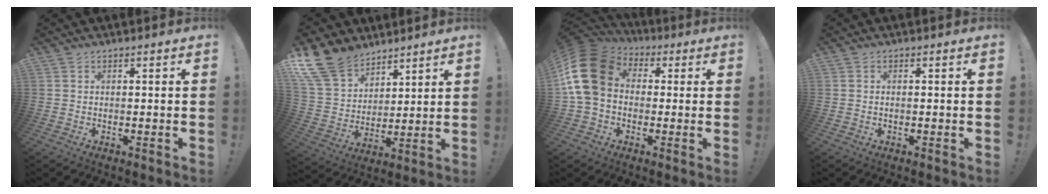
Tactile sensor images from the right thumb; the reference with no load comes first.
{"total": 15.9, "force": [11.7, 9.2, 5.6], "torque": [-0.120, -0.078, 0.228]}
{"total": 16.2, "force": [3.2, 12.0, 10.4], "torque": [-0.200, 0.004, 0.059]}
{"total": 0.6, "force": [-0.3, 0.1, 0.6], "torque": [-0.019, 0.003, -0.004]}